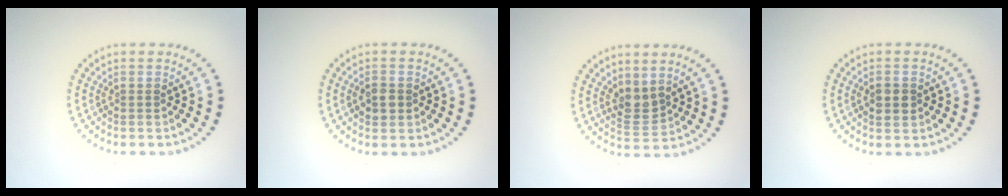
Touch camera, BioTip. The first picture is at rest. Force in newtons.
{"total": 1.8, "press": 1.7, "slide": 0.3}
{"total": 2.2, "press": 1.8, "slide": 1.1}
{"total": 2.4, "press": 2.4, "slide": 0.1}